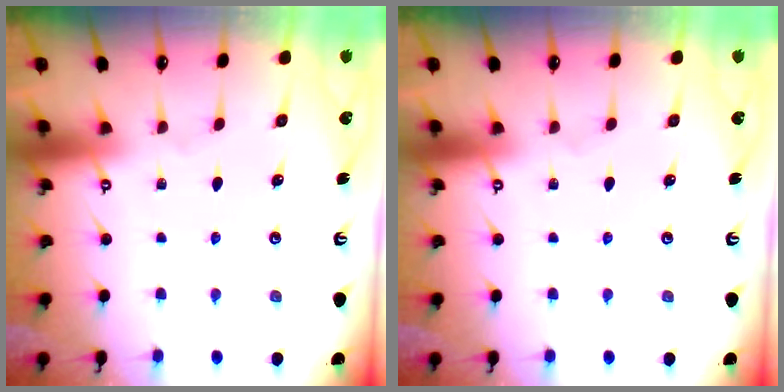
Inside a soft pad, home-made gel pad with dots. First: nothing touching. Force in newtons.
{"total": 0.0}